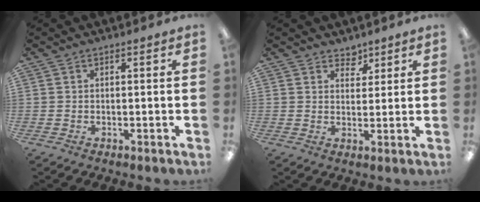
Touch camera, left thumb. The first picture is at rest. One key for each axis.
{"total": 3.9, "fx": 3.1, "fy": 2.3, "fz": 0.3, "tx": 0.009, "ty": -0.018, "tz": 0.054}